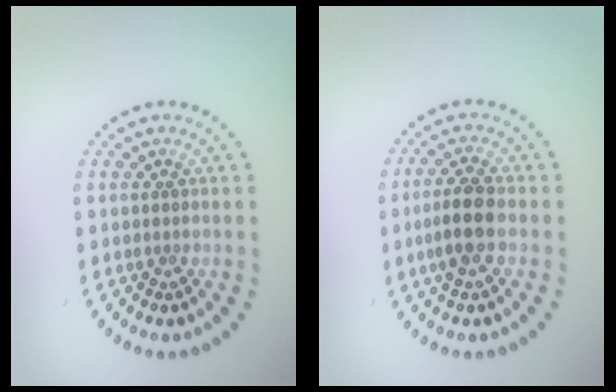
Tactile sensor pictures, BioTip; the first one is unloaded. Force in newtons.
{"total": 3.5, "press": 3.4, "slide": 0.9}